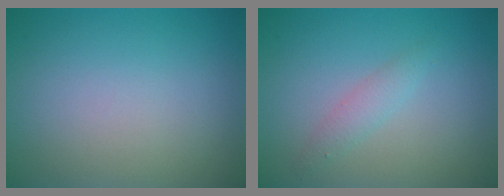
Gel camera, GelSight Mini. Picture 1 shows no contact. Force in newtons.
{"total": 1.5, "press": 1.5, "slide": 0.0}